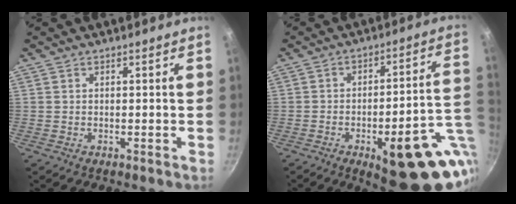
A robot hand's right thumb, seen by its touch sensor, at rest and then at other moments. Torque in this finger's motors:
{"motor_torque": [2.92, 1.80, 1.51, -0.61, 0.35]}